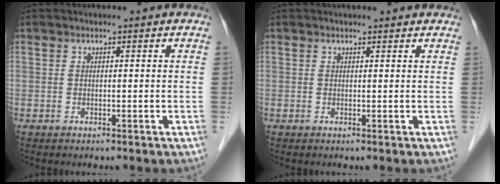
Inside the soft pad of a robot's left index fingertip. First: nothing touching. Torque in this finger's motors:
{"motor_torque": [0.13, -0.07, 0.07, -0.01]}